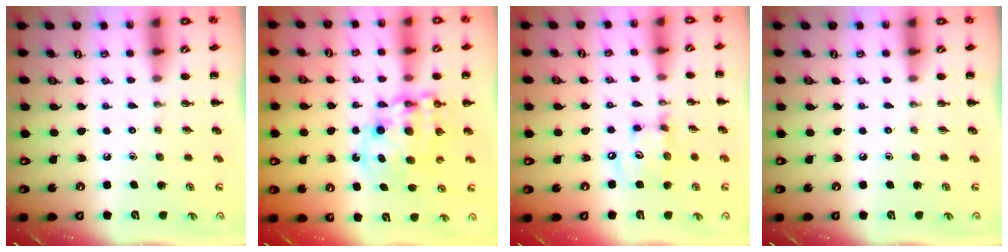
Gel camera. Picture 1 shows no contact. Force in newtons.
{"total": 12.0, "press": 11.7, "slide": 2.5}
{"total": 8.1, "press": 8.1, "slide": 1.0}
{"total": 0.0}